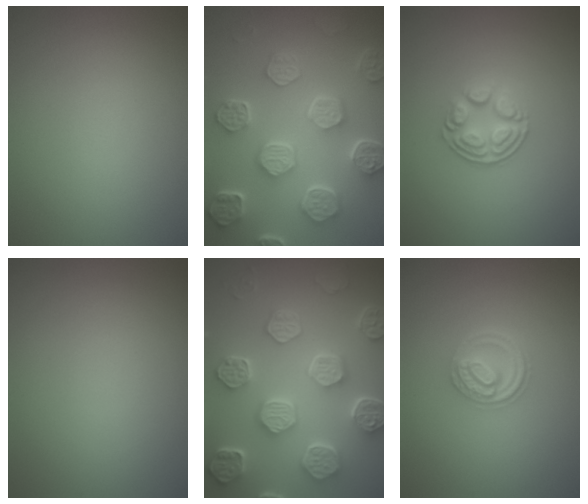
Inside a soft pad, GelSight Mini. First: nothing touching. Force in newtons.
{"total": 8.1, "press": 6.2, "slide": 5.3}
{"total": 3.4, "press": 2.6, "slide": 2.3}
{"total": 0.0}
{"total": 8.5, "press": 6.6, "slide": 5.3}
{"total": 2.8, "press": 2.8, "slide": 0.3}